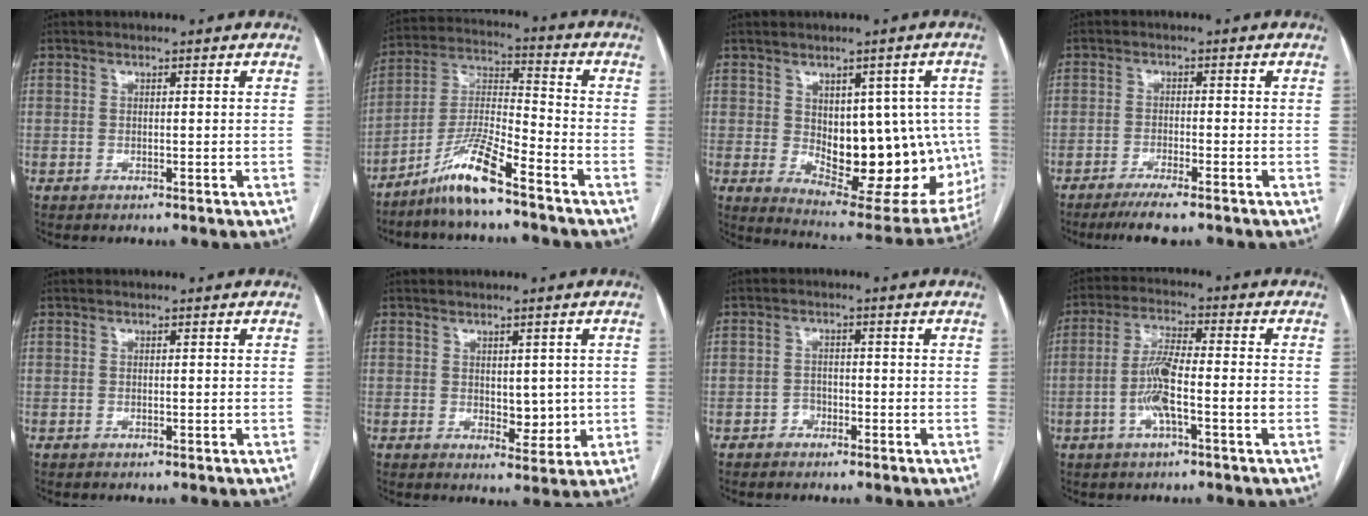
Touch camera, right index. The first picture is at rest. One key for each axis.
{"total": 10.1, "fx": -7.4, "fy": 0.3, "fz": 6.8, "tx": -0.141, "ty": -0.009, "tz": -0.146}
{"total": 18.6, "fx": -1.0, "fy": 8.9, "fz": 16.3, "tx": -0.177, "ty": 0.007, "tz": 0.018}
{"total": 5.0, "fx": -3.8, "fy": 0.2, "fz": 3.3, "tx": -0.057, "ty": -0.011, "tz": -0.065}
{"total": 0.0}
{"total": 4.5, "fx": 0.2, "fy": 2.5, "fz": 3.7, "tx": -0.045, "ty": -0.007, "tz": 0.012}
{"total": 1.9, "fx": -1.2, "fy": 1.5, "fz": 0.3, "tx": -0.001, "ty": 0.009, "tz": -0.024}
{"total": 7.9, "fx": -2.2, "fy": 1.2, "fz": 7.5, "tx": -0.149, "ty": 0.012, "tz": -0.045}